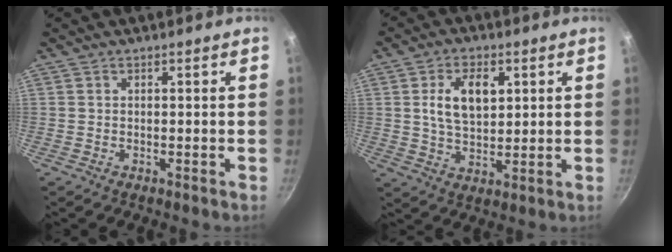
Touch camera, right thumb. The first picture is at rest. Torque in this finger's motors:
{"motor_torque": [0.66, 0.84, 0.40, -0.18, 0.10]}